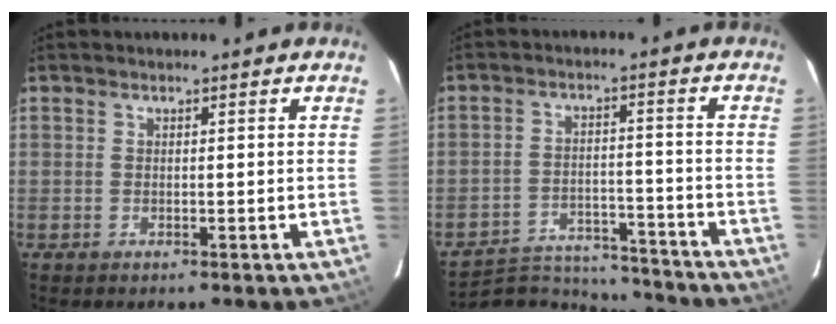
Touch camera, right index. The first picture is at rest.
{"total": 15.8, "force": [-15.0, 3.8, 3.1], "torque": [-0.079, 0.016, -0.214]}